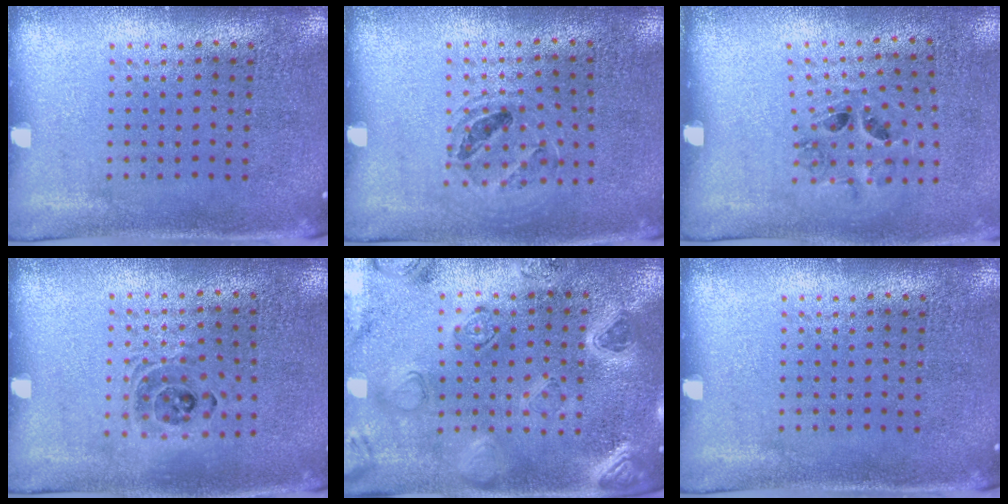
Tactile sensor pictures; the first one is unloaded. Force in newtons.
{"total": 1.0, "press": 0.9, "slide": 0.2}
{"total": 1.4, "press": 0.8, "slide": 1.1}
{"total": 1.1, "press": 1.0, "slide": 0.4}
{"total": 2.2, "press": 2.2, "slide": 0.4}
{"total": 0.0}